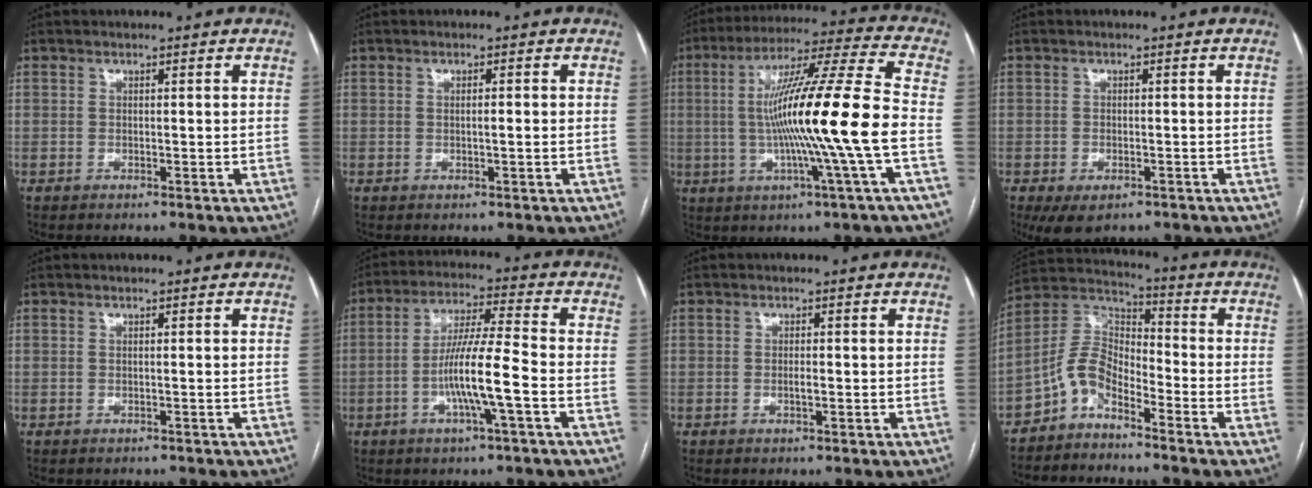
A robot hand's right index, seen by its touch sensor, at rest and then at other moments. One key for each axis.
{"total": 1.3, "fx": 0.0, "fy": 0.0, "fz": 1.3, "tx": -0.023, "ty": 0.002, "tz": 0.000}
{"total": 17.7, "fx": -2.2, "fy": -1.7, "fz": 17.5, "tx": -0.301, "ty": 0.000, "tz": -0.044}
{"total": 5.2, "fx": -3.3, "fy": 2.7, "fz": 3.0, "tx": -0.051, "ty": -0.008, "tz": -0.045}
{"total": 0.6, "fx": -0.5, "fy": 0.2, "fz": 0.2, "tx": -0.008, "ty": 0.000, "tz": -0.006}
{"total": 9.9, "fx": -3.0, "fy": 0.0, "fz": 9.5, "tx": -0.183, "ty": 0.002, "tz": -0.057}
{"total": 0.9, "fx": -0.2, "fy": 0.1, "fz": 0.8, "tx": -0.019, "ty": 0.000, "tz": -0.002}
{"total": 7.4, "fx": -4.9, "fy": 3.4, "fz": 4.4, "tx": -0.094, "ty": 0.026, "tz": -0.106}